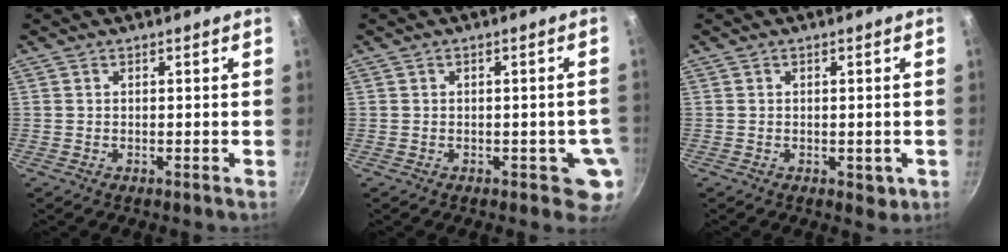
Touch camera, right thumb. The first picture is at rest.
{"total": 4.1, "force": [-0.7, 2.4, 3.2], "torque": [-0.010, 0.002, -0.008]}
{"total": 3.0, "force": [-0.8, 1.6, 2.4], "torque": [-0.023, -0.007, -0.007]}